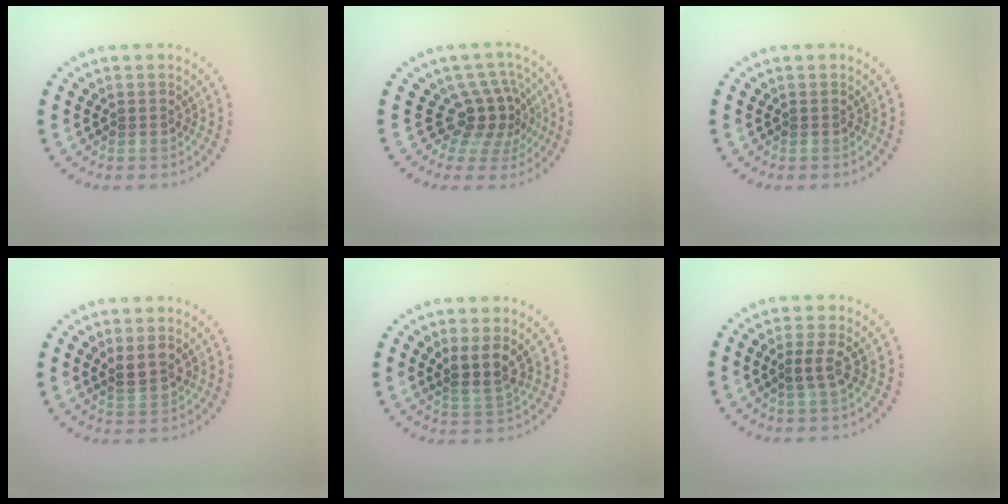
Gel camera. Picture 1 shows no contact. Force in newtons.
{"total": 3.7, "press": 2.6, "slide": 2.6}
{"total": 0.0}
{"total": 2.1, "press": 2.0, "slide": 0.8}
{"total": 2.6, "press": 2.1, "slide": 1.6}
{"total": 1.8, "press": 1.6, "slide": 0.8}